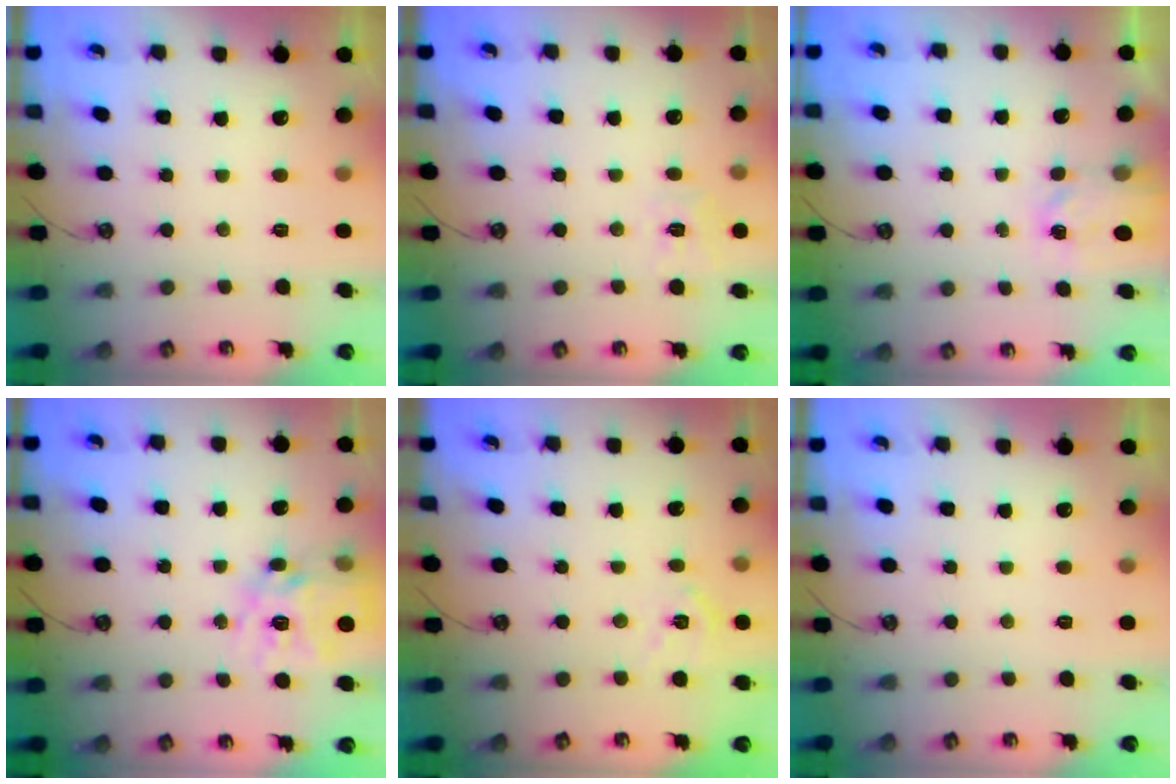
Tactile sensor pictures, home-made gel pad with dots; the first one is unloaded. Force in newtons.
{"total": 7.8, "press": 7.8, "slide": 0.6}
{"total": 3.0, "press": 3.0, "slide": 0.4}
{"total": 15.1, "press": 15.0, "slide": 1.6}
{"total": 6.5, "press": 6.4, "slide": 0.7}
{"total": 0.0}